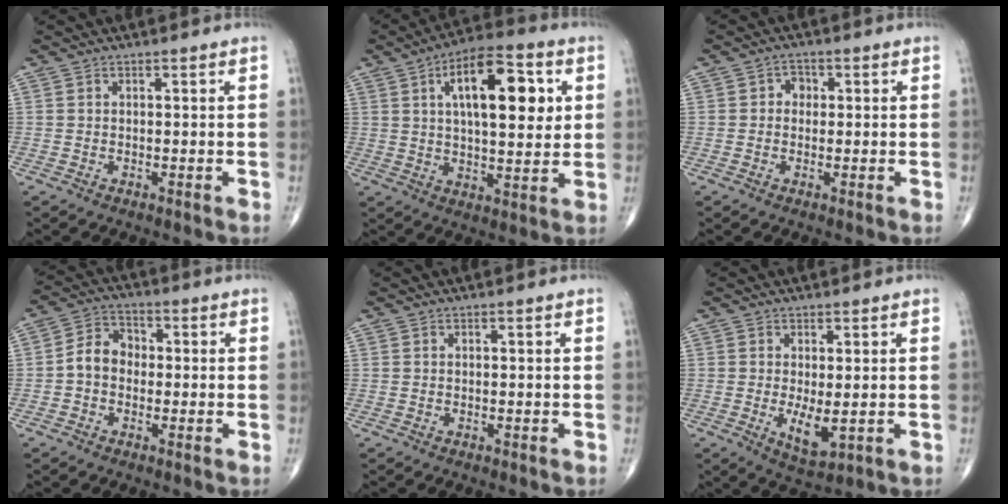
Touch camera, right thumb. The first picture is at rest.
{"total": 17.3, "force": [5.0, 7.4, 14.9], "torque": [-0.208, -0.002, 0.075]}
{"total": 2.4, "force": [0.2, 2.1, 1.2], "torque": [0.000, 0.007, -0.005]}
{"total": 6.1, "force": [-0.9, 4.9, 3.6], "torque": [-0.047, 0.026, -0.030]}
{"total": 0.0}
{"total": 4.8, "force": [-0.4, 1.8, 4.4], "torque": [-0.072, -0.017, 0.002]}